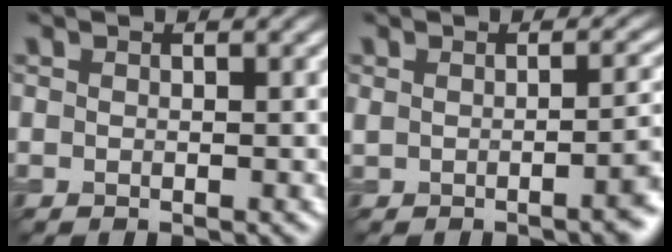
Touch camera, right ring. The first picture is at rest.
{"total": 3.4, "force": [-0.8, 1.0, 3.2], "torque": [-0.024, 0.002, -0.004]}